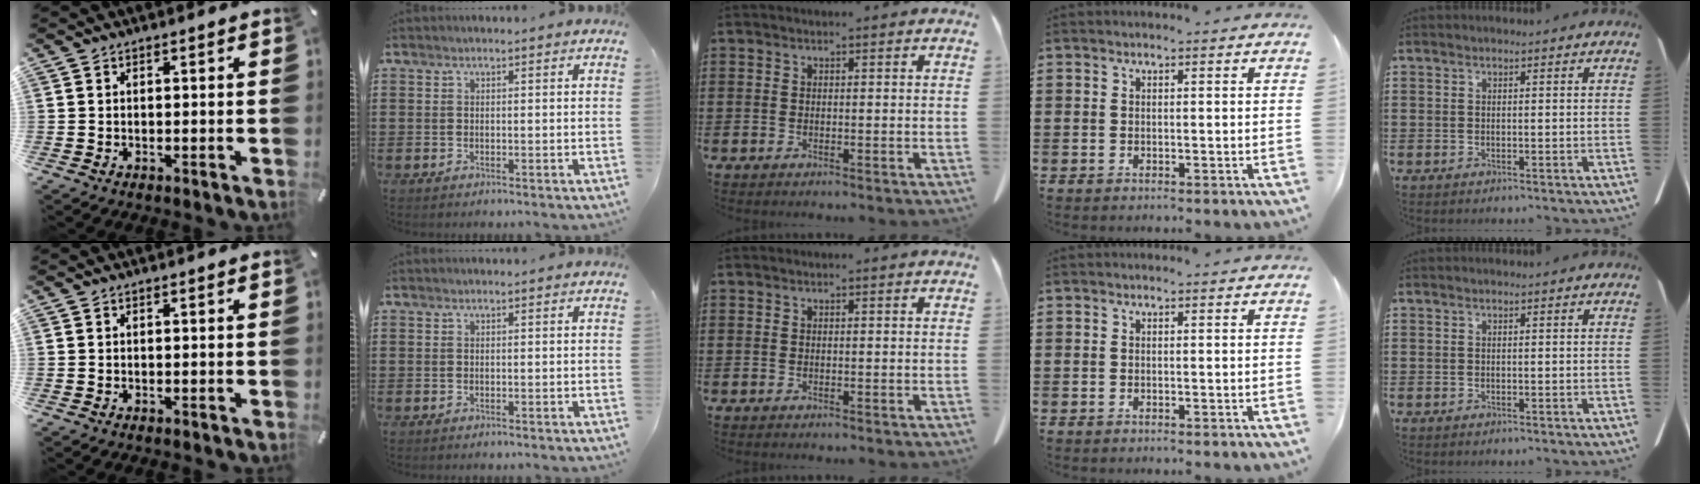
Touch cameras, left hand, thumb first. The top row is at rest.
{}